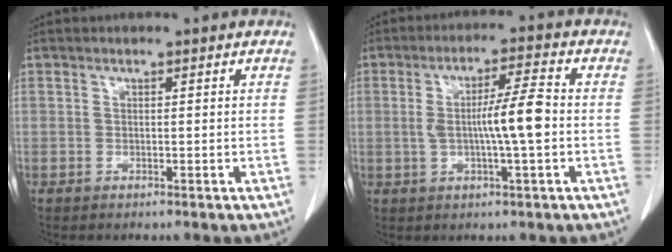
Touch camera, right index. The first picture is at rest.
{"total": 7.6, "force": [-0.6, 0.1, 7.6], "torque": [-0.133, 0.004, -0.011]}